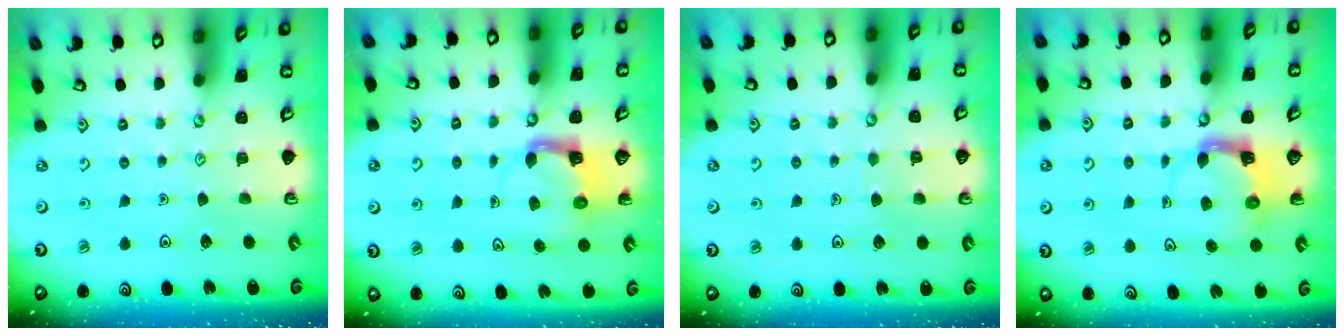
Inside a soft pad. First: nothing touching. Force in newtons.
{"total": 3.9, "press": 3.8, "slide": 0.7}
{"total": 3.6, "press": 3.6, "slide": 0.4}
{"total": 3.8, "press": 3.8, "slide": 0.6}